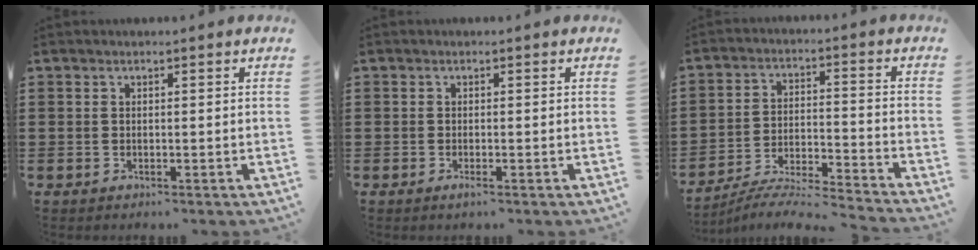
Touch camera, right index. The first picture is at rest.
{"total": 0.8, "force": [-0.4, 0.1, 0.6], "torque": [-0.011, -0.005, -0.007]}
{"total": 6.0, "force": [-5.7, -0.2, 1.7], "torque": [-0.038, -0.007, -0.116]}